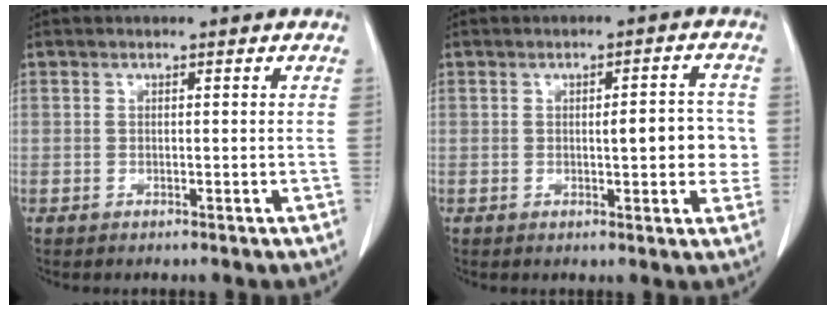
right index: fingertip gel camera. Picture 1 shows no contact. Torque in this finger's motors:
{"motor_torque": [0.40, 0.30, 0.14, 0.05]}